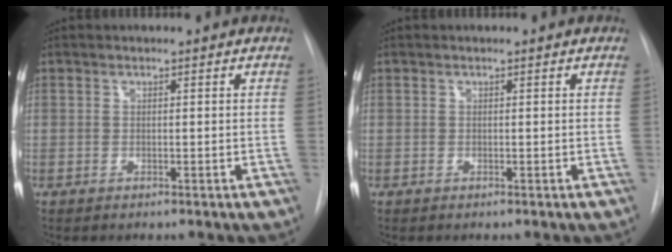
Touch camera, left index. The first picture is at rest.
{"total": 0.0}